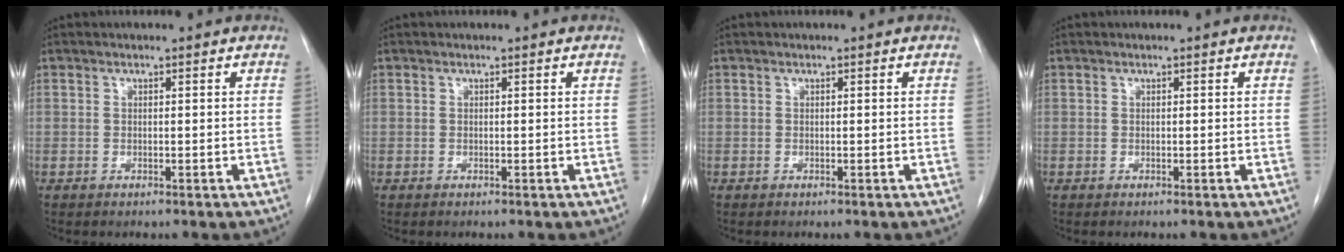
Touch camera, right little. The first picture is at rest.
{"total": 0.0}
{"total": 0.0}
{"total": 0.0}